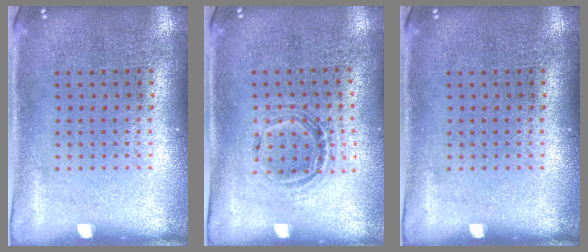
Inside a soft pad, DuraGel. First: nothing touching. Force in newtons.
{"total": 1.0, "press": 1.0, "slide": 0.2}
{"total": 0.0}